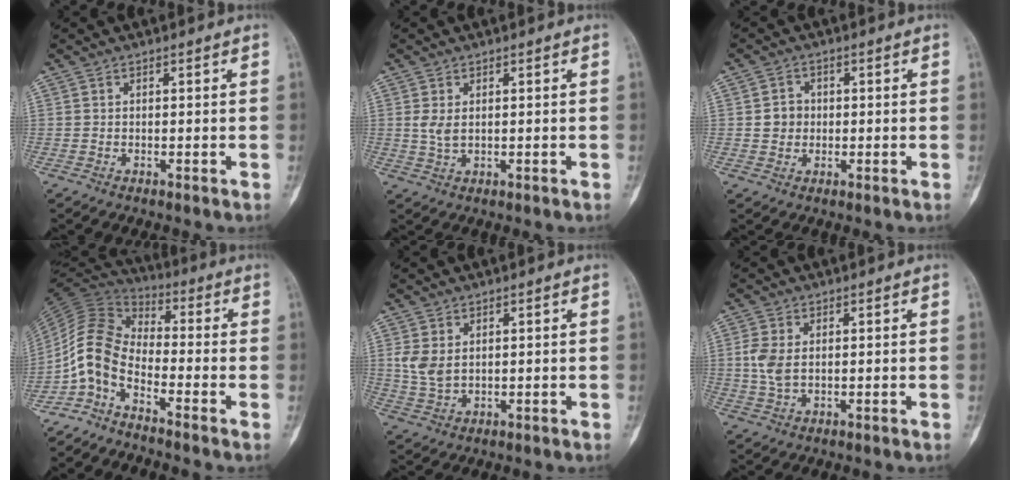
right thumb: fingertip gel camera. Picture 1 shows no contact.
{"total": 2.4, "force": [0.5, 1.3, 2.0], "torque": [-0.038, -0.001, 0.015]}
{"total": 3.4, "force": [0.1, 3.1, 1.3], "torque": [-0.004, 0.006, -0.002]}
{"total": 9.0, "force": [-4.9, 4.6, 6.1], "torque": [-0.119, 0.065, -0.117]}
{"total": 4.5, "force": [1.1, 3.0, 3.2], "torque": [-0.064, -0.003, 0.030]}
{"total": 4.7, "force": [0.5, 2.8, 3.7], "torque": [-0.088, 0.001, 0.011]}